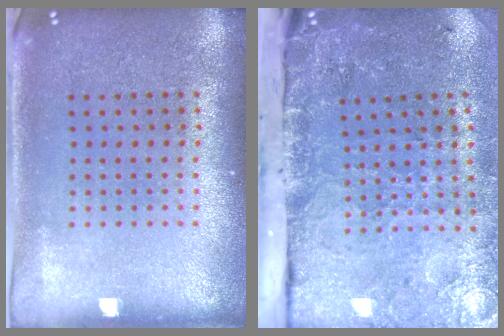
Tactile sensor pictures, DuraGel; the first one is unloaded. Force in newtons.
{"total": 5.0, "press": 3.6, "slide": 3.4}